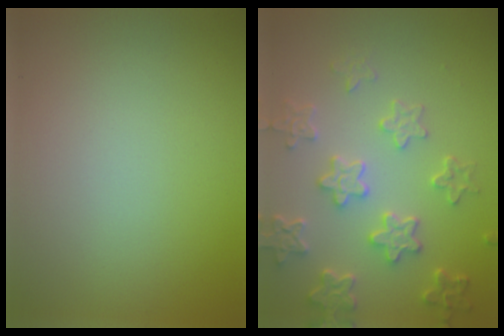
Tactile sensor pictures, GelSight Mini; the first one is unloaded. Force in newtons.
{"total": 5.1, "press": 4.2, "slide": 2.9}